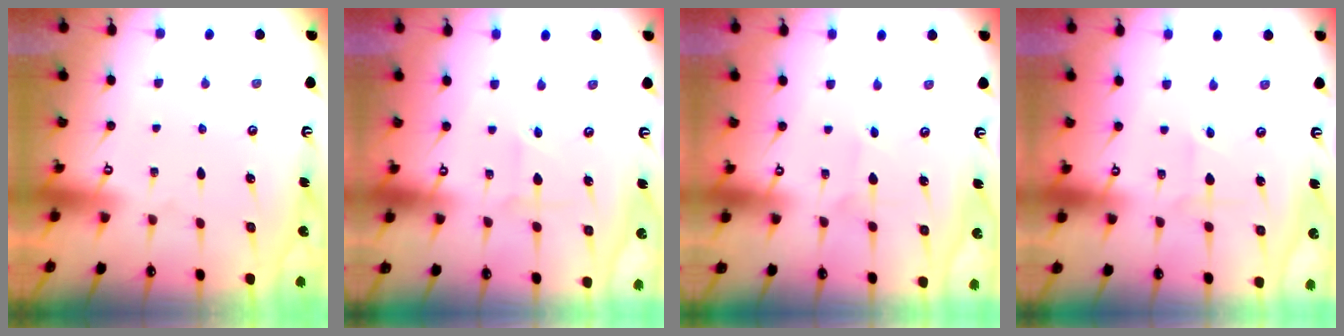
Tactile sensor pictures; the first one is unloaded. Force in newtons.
{"total": 1.5, "press": 1.5, "slide": 0.2}
{"total": 1.6, "press": 1.5, "slide": 0.1}
{"total": 1.2, "press": 1.2, "slide": 0.2}